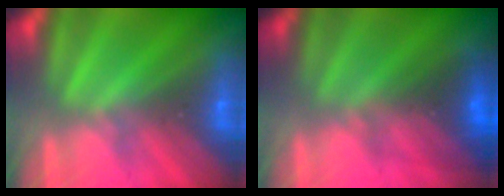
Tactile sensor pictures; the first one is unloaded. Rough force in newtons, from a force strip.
{"total": 2.2}